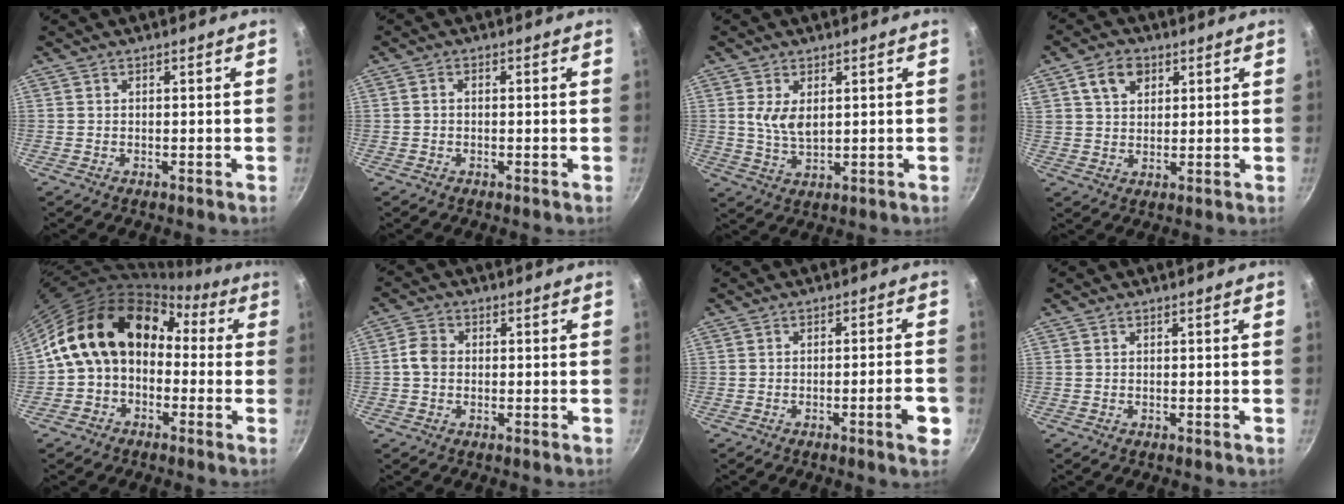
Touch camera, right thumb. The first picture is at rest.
{"total": 0.9, "force": [-0.2, 0.6, 0.6], "torque": [-0.011, 0.007, -0.004]}
{"total": 5.2, "force": [1.4, 2.7, 4.3], "torque": [-0.077, -0.015, 0.032]}
{"total": 6.9, "force": [3.2, 4.8, 3.9], "torque": [-0.053, 0.000, 0.055]}
{"total": 16.0, "force": [0.7, 12.2, 10.4], "torque": [-0.144, 0.059, -0.006]}
{"total": 3.6, "force": [-0.2, 2.9, 2.1], "torque": [-0.035, 0.011, -0.012]}
{"total": 5.7, "force": [-2.3, 0.6, 5.2], "torque": [-0.064, 0.012, -0.031]}
{"total": 0.0}